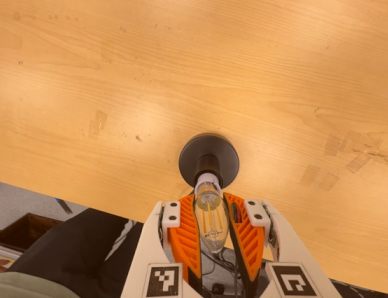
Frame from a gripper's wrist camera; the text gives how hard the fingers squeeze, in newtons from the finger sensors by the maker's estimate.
{"total": 19.2, "left": 19.0, "right": 19.5}